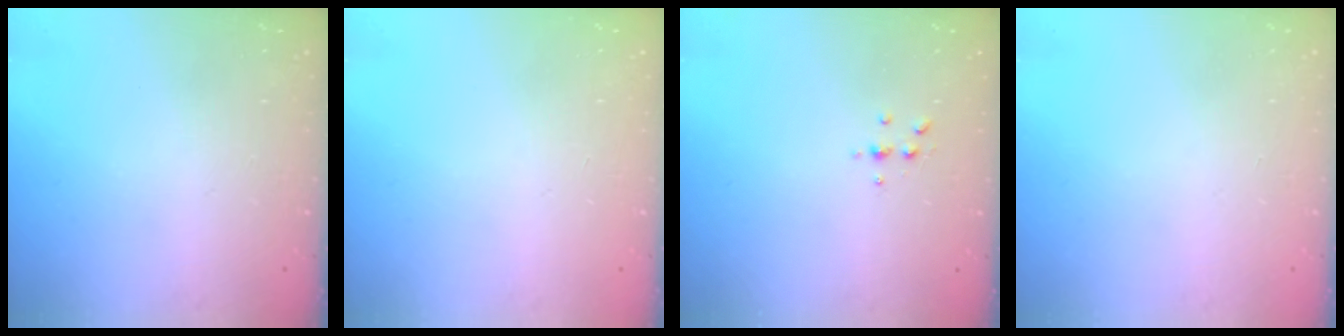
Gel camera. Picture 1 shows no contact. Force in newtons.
{"total": 0.0}
{"total": 3.9, "press": 3.9, "slide": 0.6}
{"total": 0.0}